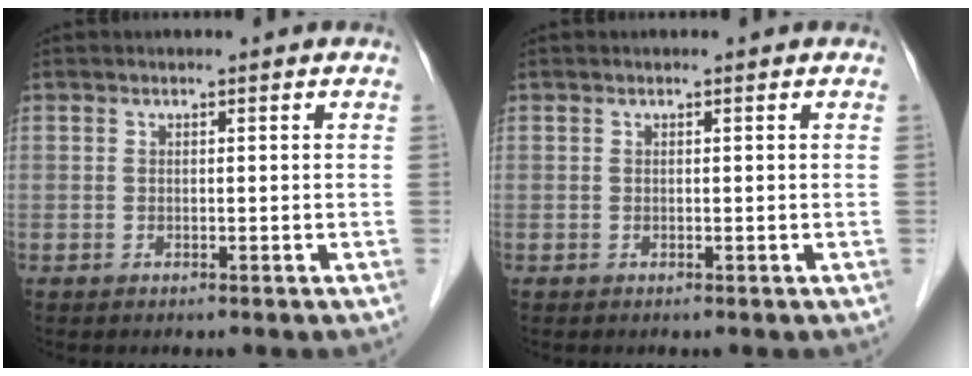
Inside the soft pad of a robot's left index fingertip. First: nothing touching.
{"total": 0.0}